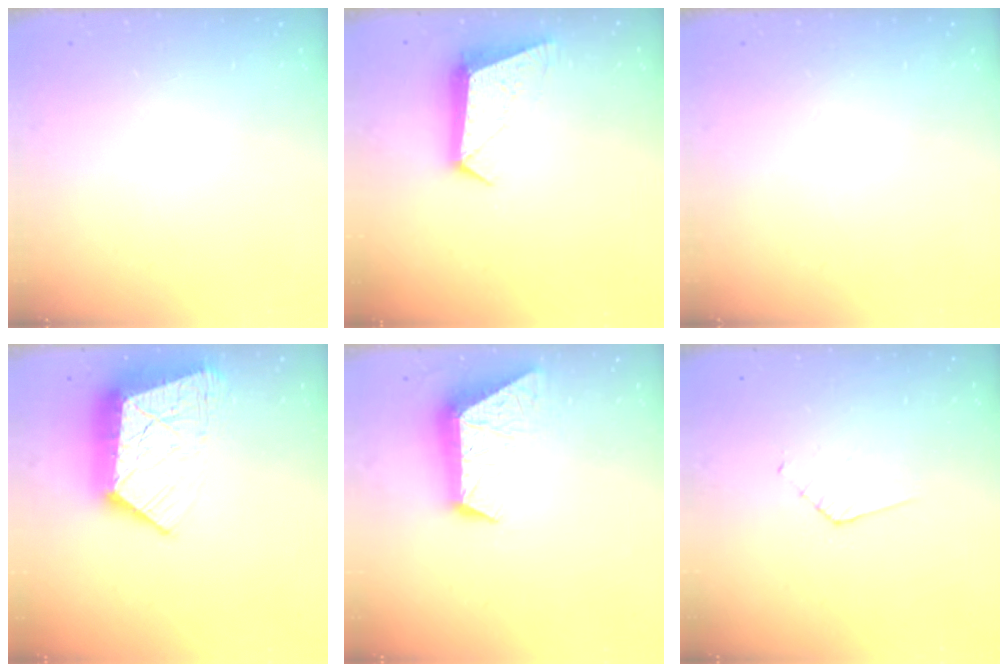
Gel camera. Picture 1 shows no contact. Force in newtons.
{"total": 9.5, "press": 9.5, "slide": 0.5}
{"total": 0.0}
{"total": 17.3, "press": 17.2, "slide": 1.6}
{"total": 10.4, "press": 10.3, "slide": 1.0}
{"total": 3.9, "press": 3.9, "slide": 0.3}